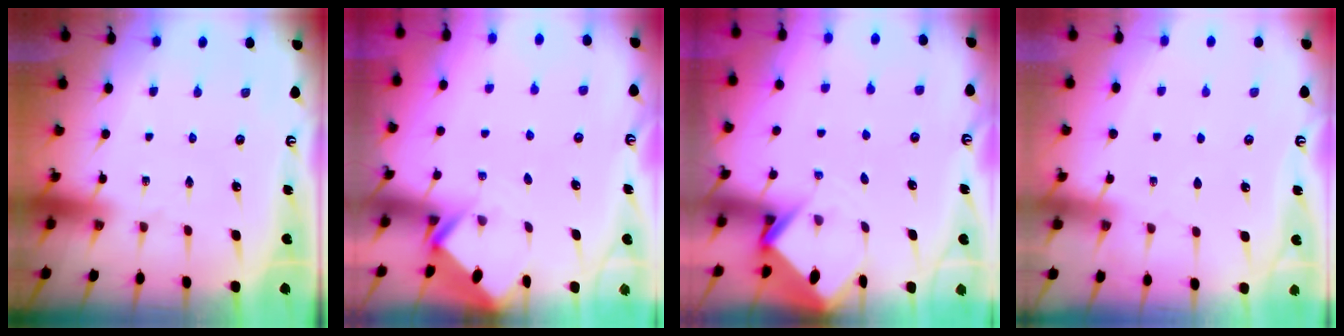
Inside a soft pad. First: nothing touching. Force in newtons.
{"total": 2.7, "press": 2.7, "slide": 0.2}
{"total": 3.6, "press": 3.6, "slide": 0.3}
{"total": 3.2, "press": 3.2, "slide": 0.3}